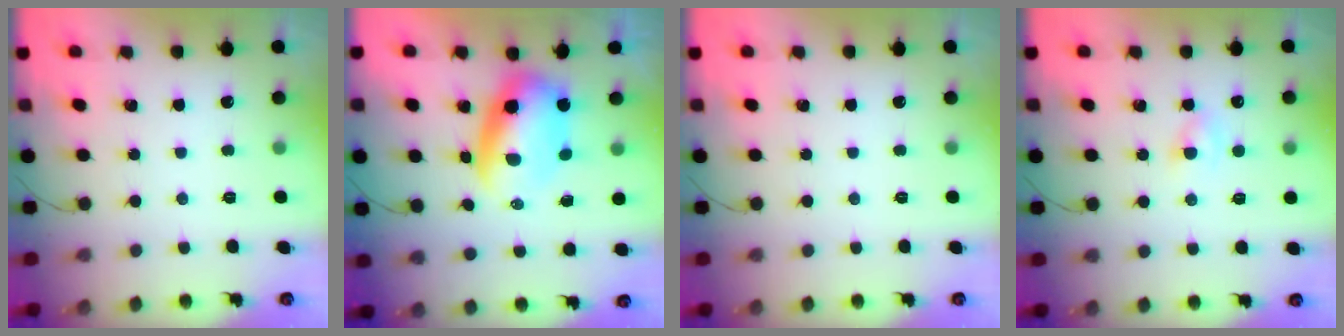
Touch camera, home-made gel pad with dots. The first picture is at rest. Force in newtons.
{"total": 7.7, "press": 7.5, "slide": 1.8}
{"total": 0.0}
{"total": 1.4, "press": 1.1, "slide": 0.8}